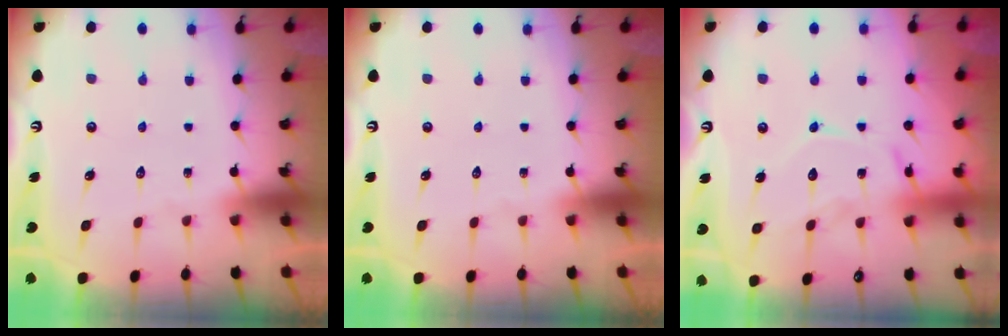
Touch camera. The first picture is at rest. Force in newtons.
{"total": 0.0}
{"total": 11.0, "press": 11.0, "slide": 0.5}